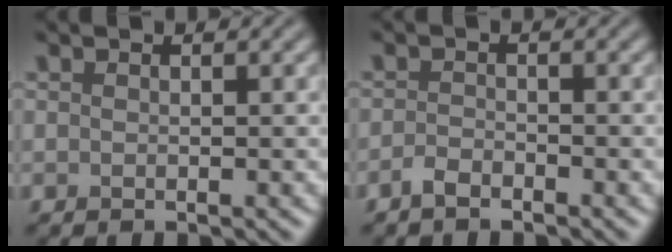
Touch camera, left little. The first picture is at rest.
{"total": 1.4, "force": [-1.1, 0.4, 0.7], "torque": [-0.016, 0.002, -0.026]}